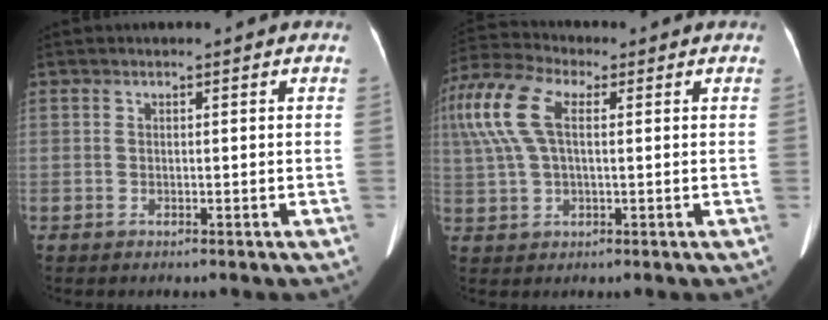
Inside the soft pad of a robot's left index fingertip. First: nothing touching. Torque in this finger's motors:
{"motor_torque": [1.53, -0.55, 0.96, 0.21]}